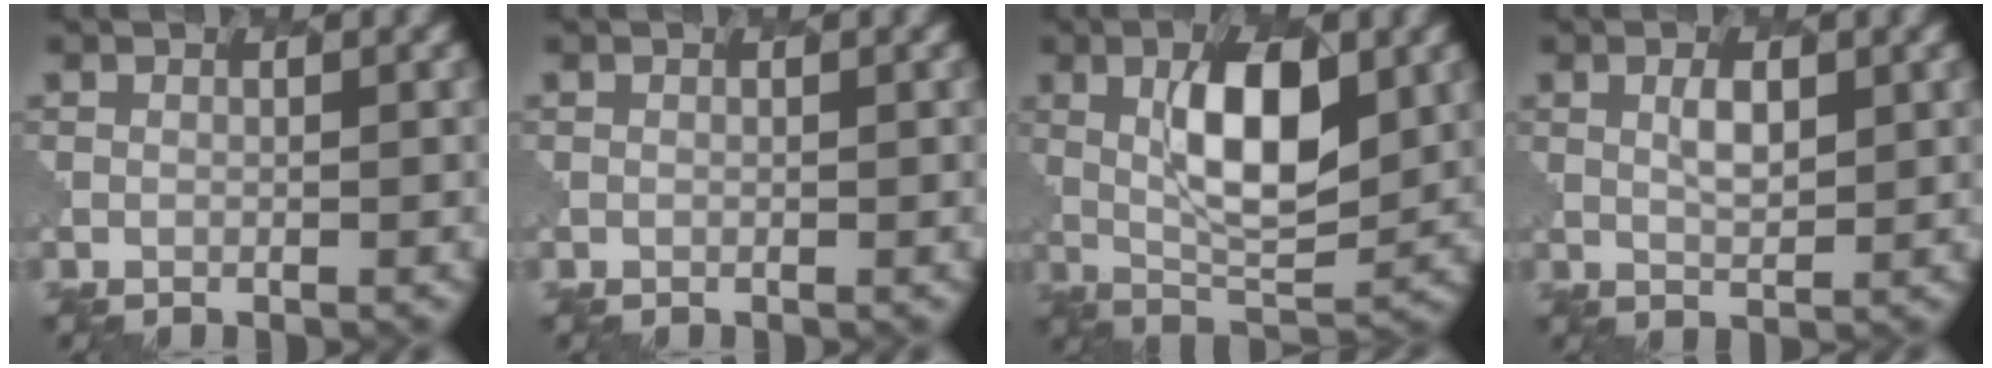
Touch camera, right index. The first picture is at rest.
{"total": 0.0}
{"total": 8.0, "force": [1.7, 3.1, 7.2], "torque": [-0.120, -0.001, 0.030]}
{"total": 2.0, "force": [0.8, 0.8, 1.6], "torque": [-0.034, 0.001, 0.017]}